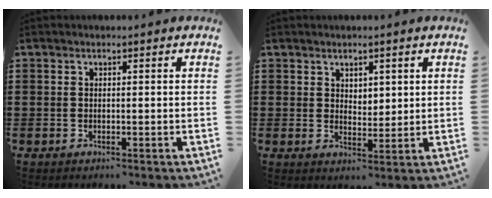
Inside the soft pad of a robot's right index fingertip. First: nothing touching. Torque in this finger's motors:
{"motor_torque": [-0.19, 0.12, 0.15, 0.01]}